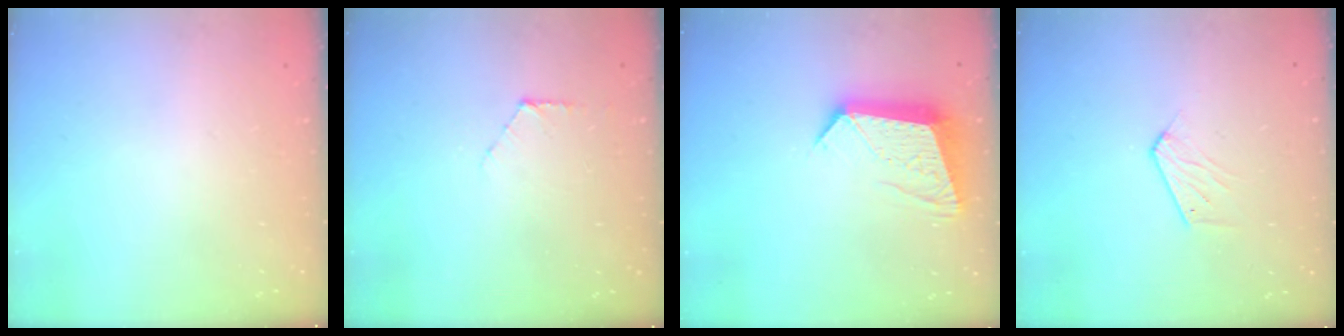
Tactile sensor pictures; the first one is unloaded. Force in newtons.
{"total": 4.4, "press": 4.4, "slide": 0.4}
{"total": 12.0, "press": 11.9, "slide": 1.1}
{"total": 5.2, "press": 5.2, "slide": 0.5}